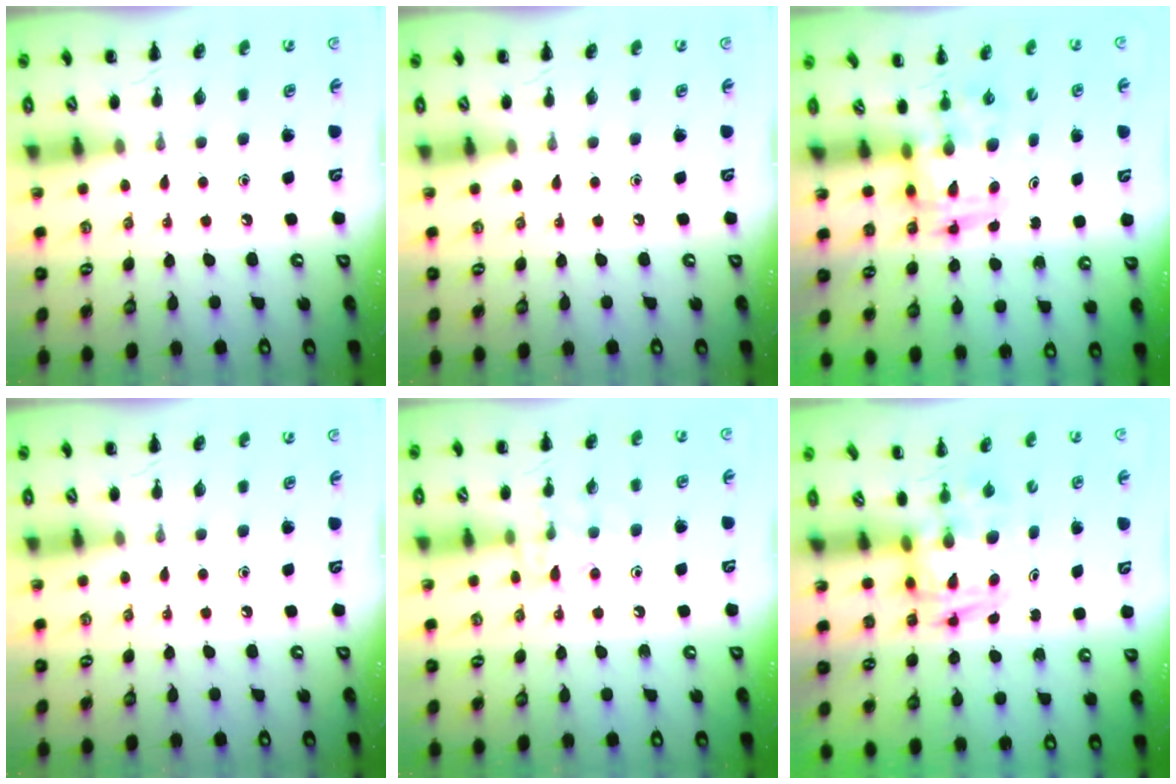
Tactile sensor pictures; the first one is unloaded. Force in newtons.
{"total": 0.0}
{"total": 3.6, "press": 3.5, "slide": 0.6}
{"total": 0.0}
{"total": 9.2, "press": 9.1, "slide": 1.4}
{"total": 2.8, "press": 2.7, "slide": 0.5}